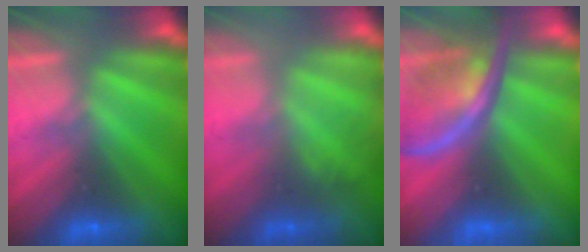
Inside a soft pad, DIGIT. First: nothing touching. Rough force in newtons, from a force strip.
{"total": 2.8}
{"total": 2.7}